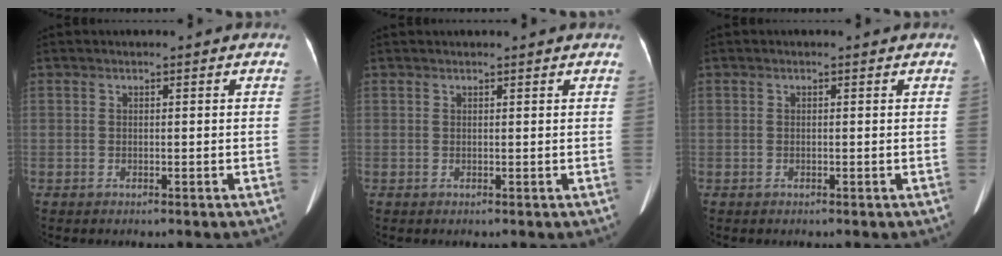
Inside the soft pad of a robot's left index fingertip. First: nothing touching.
{"total": 3.0, "force": [2.9, 0.1, 0.9], "torque": [-0.012, 0.021, 0.034]}
{"total": 0.0}